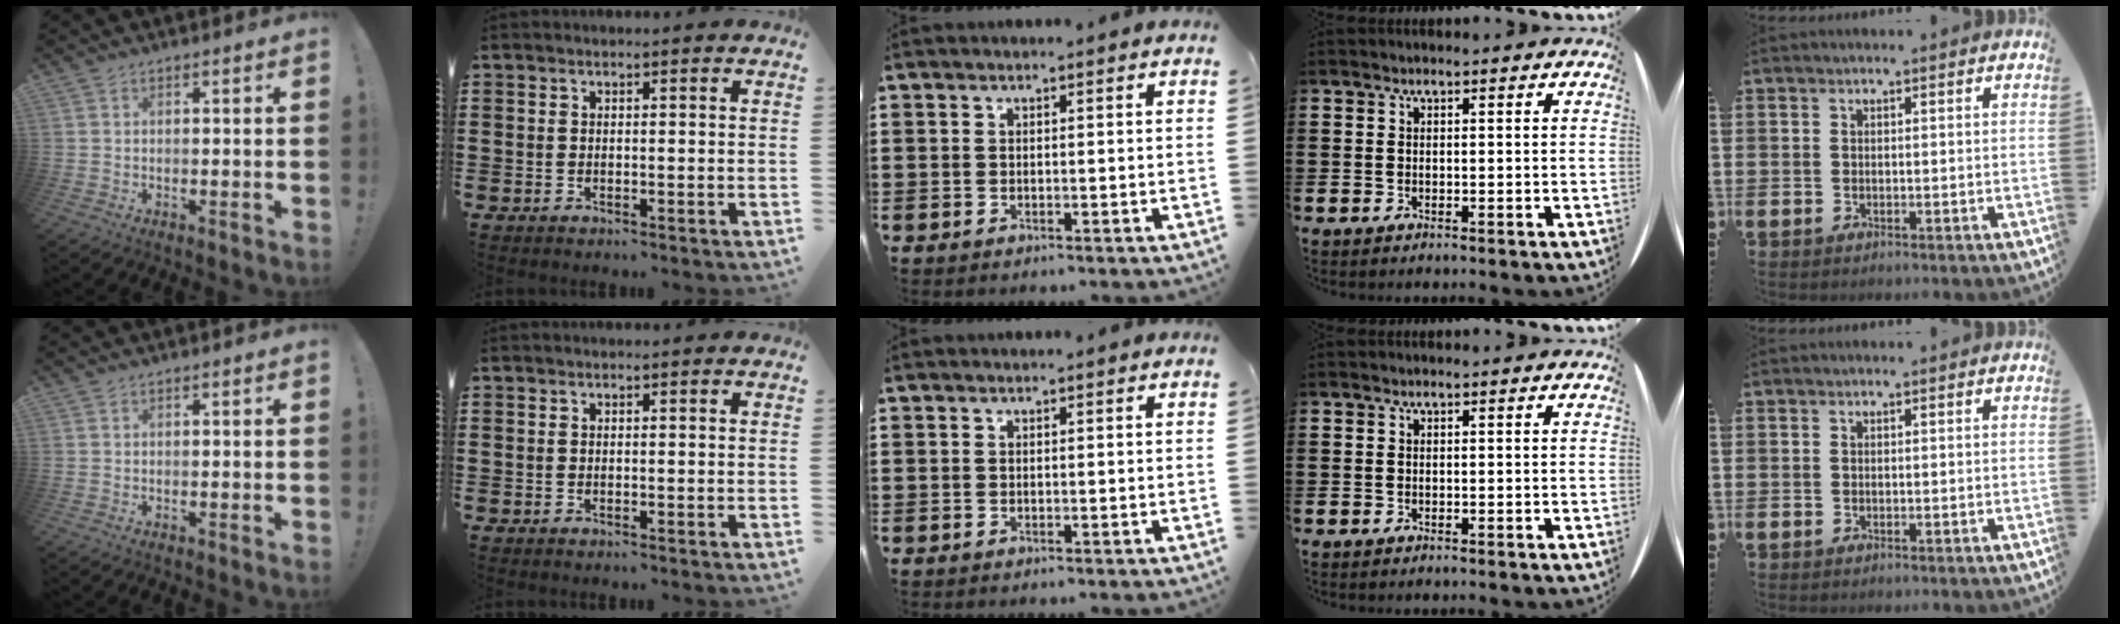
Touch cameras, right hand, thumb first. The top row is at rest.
{}